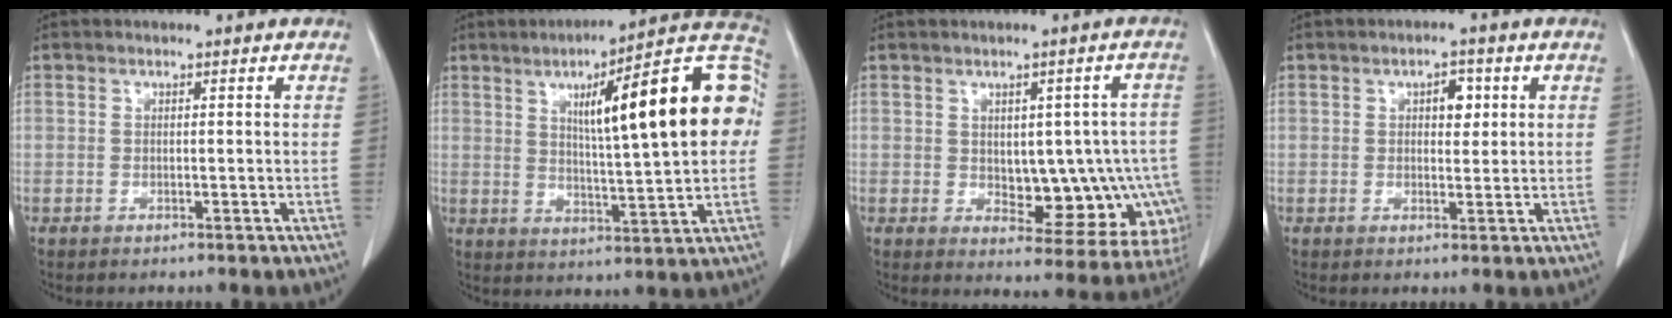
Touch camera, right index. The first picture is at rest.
{"total": 20.2, "force": [4.0, 2.7, 19.6], "torque": [-0.266, 0.035, 0.050]}
{"total": 12.8, "force": [-1.9, 6.8, 10.7], "torque": [-0.099, 0.020, -0.003]}
{"total": 3.1, "force": [1.0, 1.7, 2.4], "torque": [-0.031, 0.006, 0.013]}